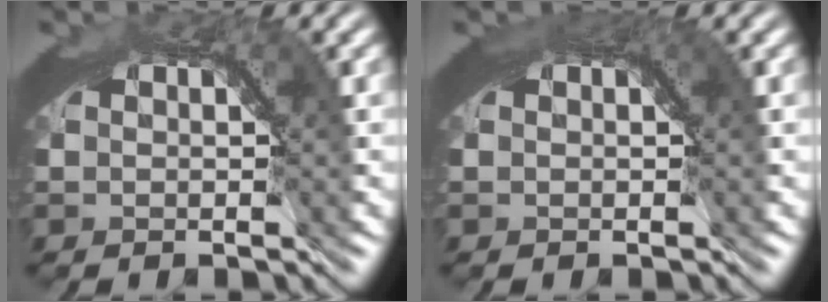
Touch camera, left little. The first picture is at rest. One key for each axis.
{"total": 1.1, "fx": 0.6, "fy": 0.3, "fz": 0.9, "tx": -0.007, "ty": 0.001, "tz": 0.006}